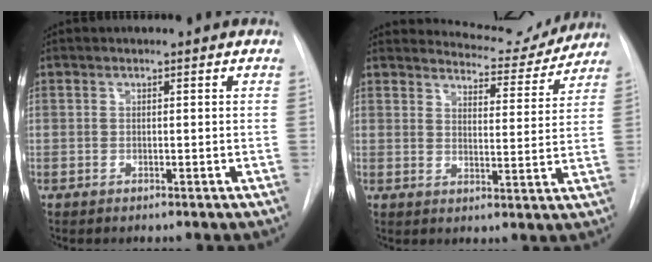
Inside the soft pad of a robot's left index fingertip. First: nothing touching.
{"total": 7.6, "force": [7.5, 1.5, -0.1], "torque": [0.007, -0.020, 0.086]}